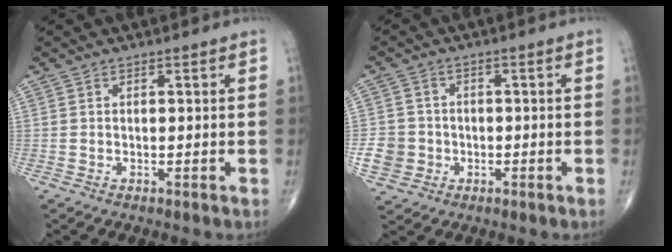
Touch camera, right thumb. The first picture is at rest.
{"total": 5.6, "force": [-1.4, 5.3, 1.4], "torque": [-0.009, 0.009, -0.024]}